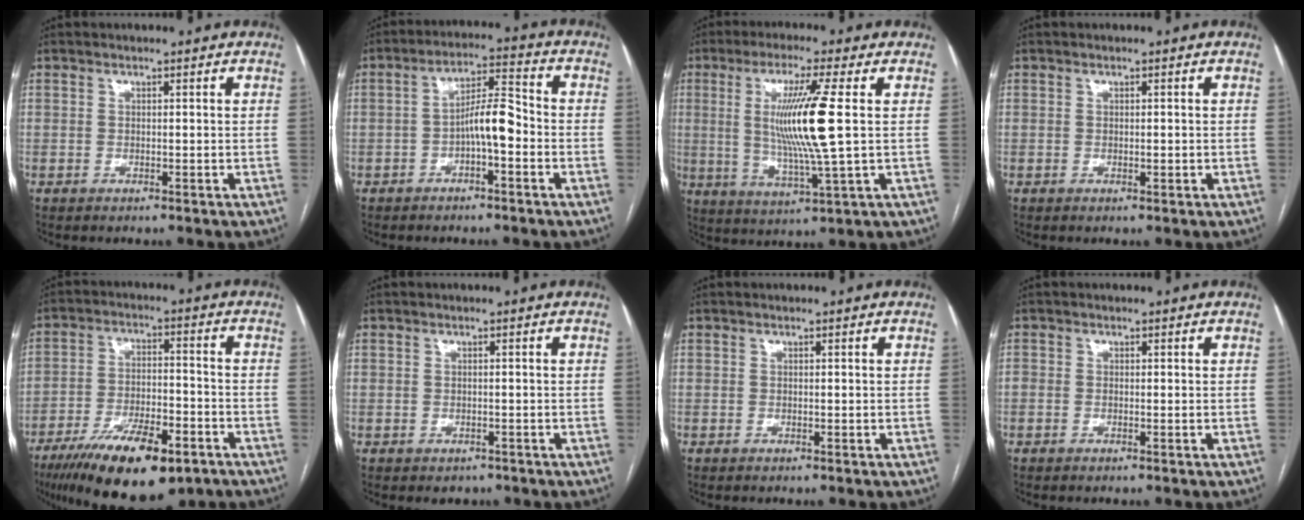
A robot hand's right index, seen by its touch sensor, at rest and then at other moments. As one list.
[{"total": 6.6, "force": [-1.8, 1.6, 6.2], "torque": [-0.109, 0.024, -0.031]}, {"total": 12.2, "force": [1.5, -0.8, 12.0], "torque": [-0.236, -0.013, 0.026]}, {"total": 0.7, "force": [-0.1, 0.3, 0.7], "torque": [-0.011, -0.001, 0.001]}, {"total": 16.5, "force": [-10.4, 5.1, 11.7], "torque": [-0.194, -0.016, -0.171]}, {"total": 1.7, "force": [-0.9, 1.4, 0.3], "torque": [-0.003, 0.003, -0.006]}, {"total": 0.0}, {"total": 0.9, "force": [-0.2, 0.6, 0.6], "torque": [-0.014, 0.002, -0.001]}]